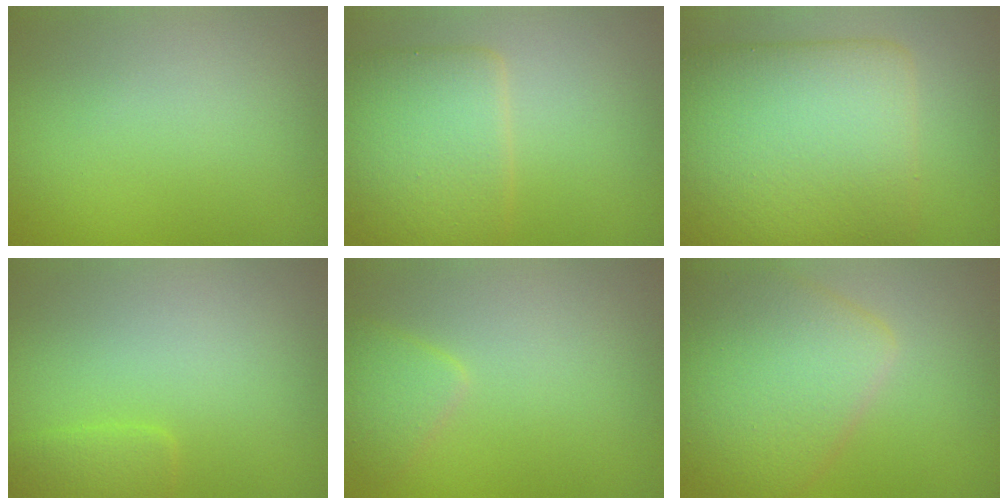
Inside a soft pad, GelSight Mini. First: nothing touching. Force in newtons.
{"total": 6.2, "press": 6.2, "slide": 0.1}
{"total": 13.7, "press": 13.7, "slide": 0.1}
{"total": 1.5, "press": 1.5, "slide": 0.1}
{"total": 1.9, "press": 1.9, "slide": 0.2}
{"total": 7.7, "press": 7.7, "slide": 0.2}